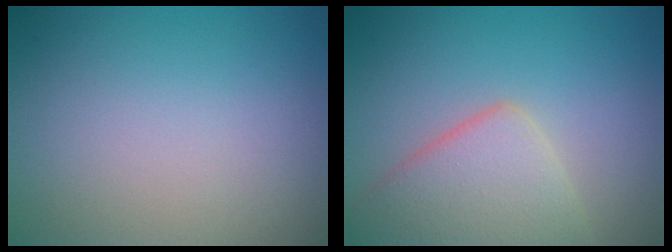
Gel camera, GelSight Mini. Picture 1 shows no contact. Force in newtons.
{"total": 5.2, "press": 5.2, "slide": 0.3}